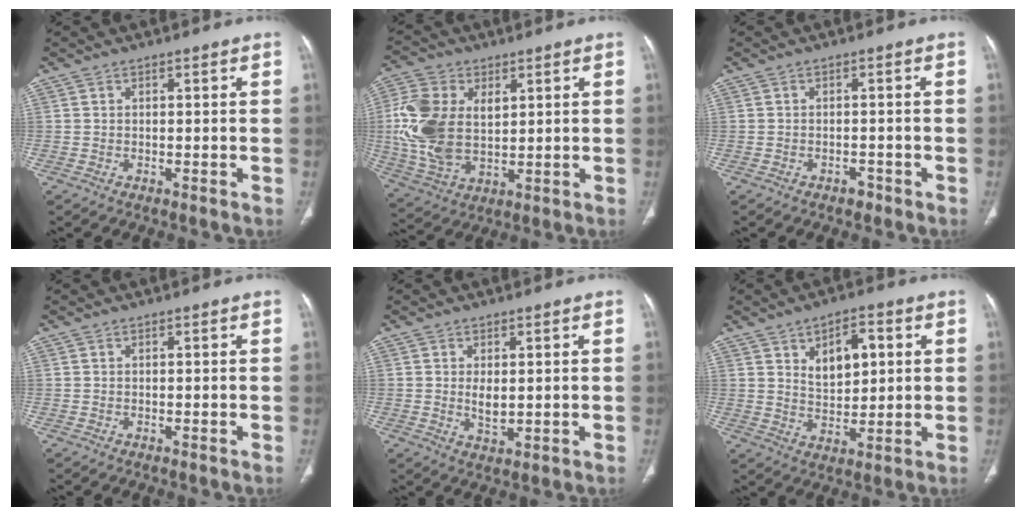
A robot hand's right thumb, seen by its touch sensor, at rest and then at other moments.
{"total": 15.3, "force": [2.7, 10.0, 11.3], "torque": [-0.231, -0.004, 0.055]}
{"total": 1.6, "force": [-1.2, 0.9, 0.6], "torque": [-0.007, 0.006, -0.016]}
{"total": 0.0}
{"total": 3.4, "force": [0.4, 1.7, 3.0], "torque": [-0.047, -0.011, 0.012]}
{"total": 8.8, "force": [3.0, 5.0, 6.6], "torque": [-0.072, -0.011, 0.051]}